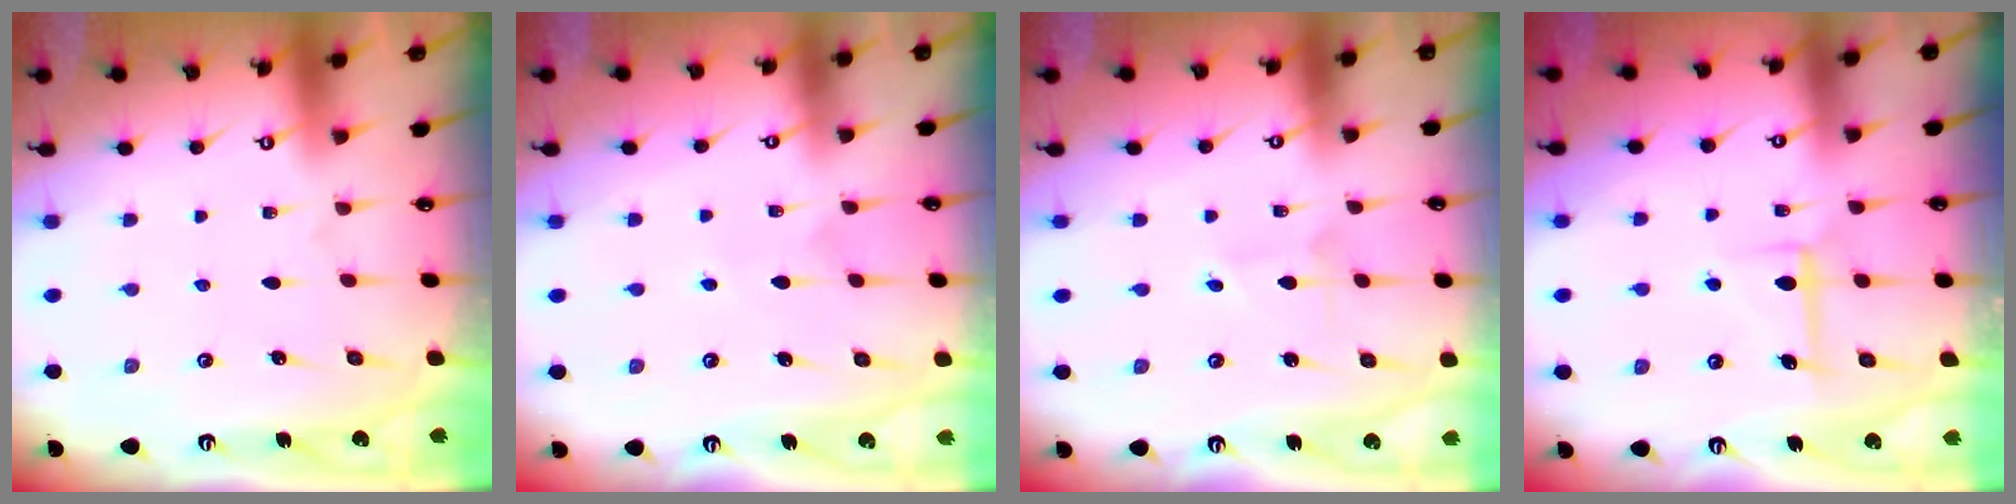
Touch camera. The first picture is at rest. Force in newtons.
{"total": 3.8, "press": 3.8, "slide": 0.4}
{"total": 1.6, "press": 1.6, "slide": 0.2}
{"total": 6.6, "press": 6.6, "slide": 0.3}